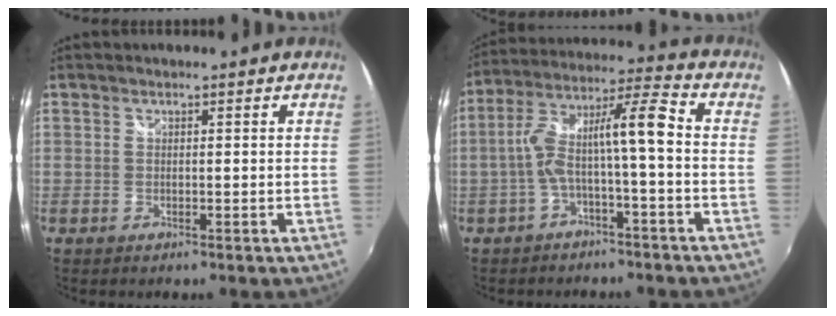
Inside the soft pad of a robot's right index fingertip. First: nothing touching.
{"total": 10.3, "force": [-2.4, 0.9, 9.9], "torque": [-0.200, 0.020, -0.040]}